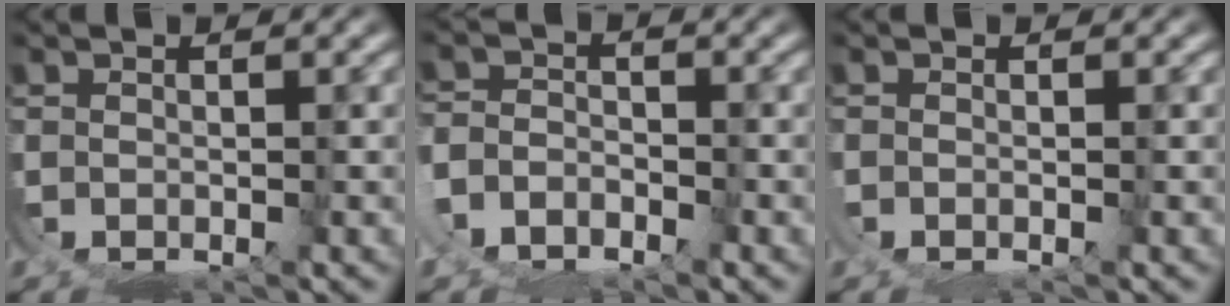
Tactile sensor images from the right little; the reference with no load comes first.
{"total": 2.9, "force": [-1.4, 2.5, -0.2], "torque": [-0.014, -0.006, -0.030]}
{"total": 1.0, "force": [0.4, -0.9, 0.3], "torque": [0.004, 0.001, 0.006]}